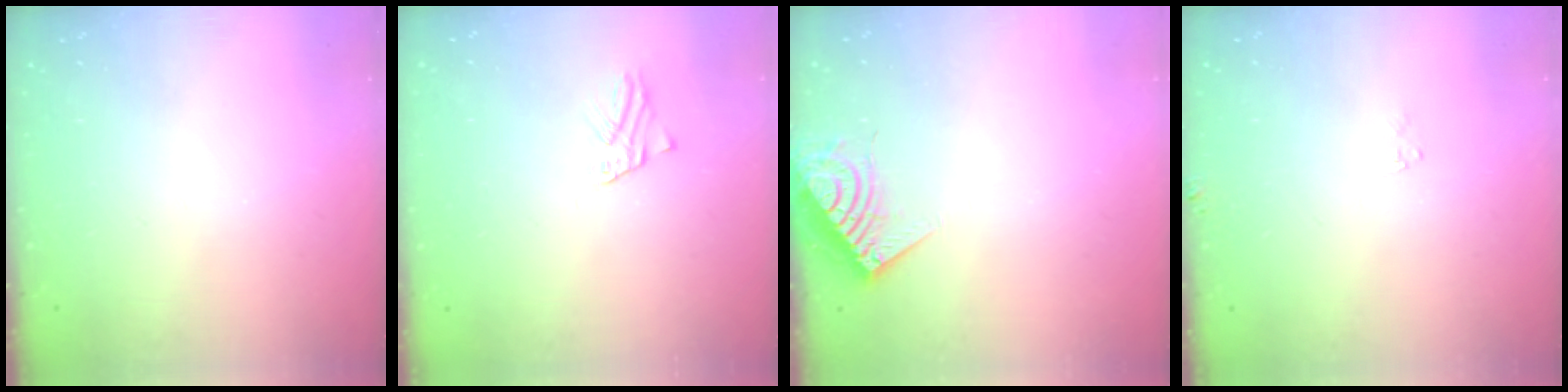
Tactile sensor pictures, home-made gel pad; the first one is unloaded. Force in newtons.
{"total": 1.4, "press": 1.4, "slide": 0.0}
{"total": 7.2, "press": 7.2, "slide": 0.8}
{"total": 4.0, "press": 4.0, "slide": 0.4}